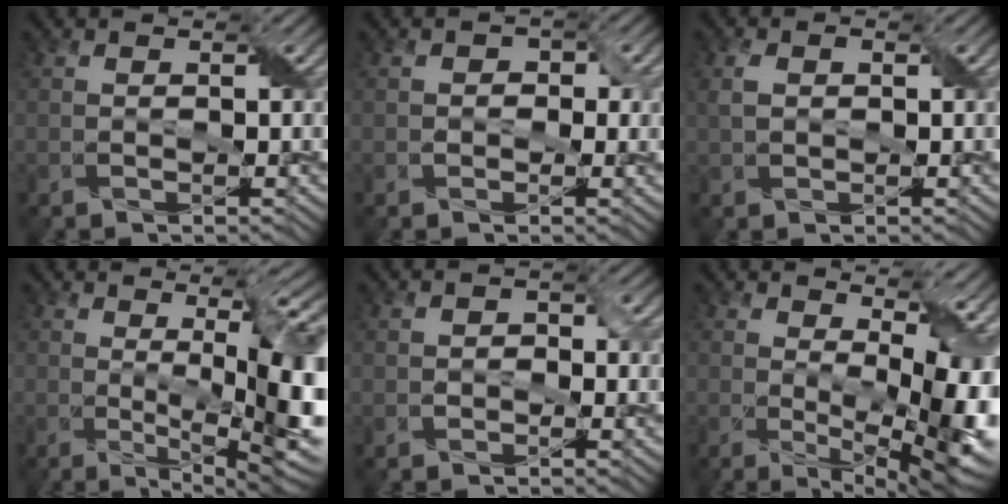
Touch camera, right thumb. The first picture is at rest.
{"total": 1.9, "force": [-0.1, 1.7, 0.9], "torque": [-0.013, 0.001, -0.004]}
{"total": 2.5, "force": [0.5, 1.6, 1.8], "torque": [-0.042, 0.004, 0.011]}
{"total": 12.6, "force": [0.1, 3.5, 12.2], "torque": [-0.165, -0.001, 0.006]}
{"total": 1.8, "force": [-0.3, 1.5, 1.1], "torque": [-0.019, -0.001, -0.006]}
{"total": 14.2, "force": [0.9, 6.3, 12.6], "torque": [-0.164, -0.010, 0.048]}